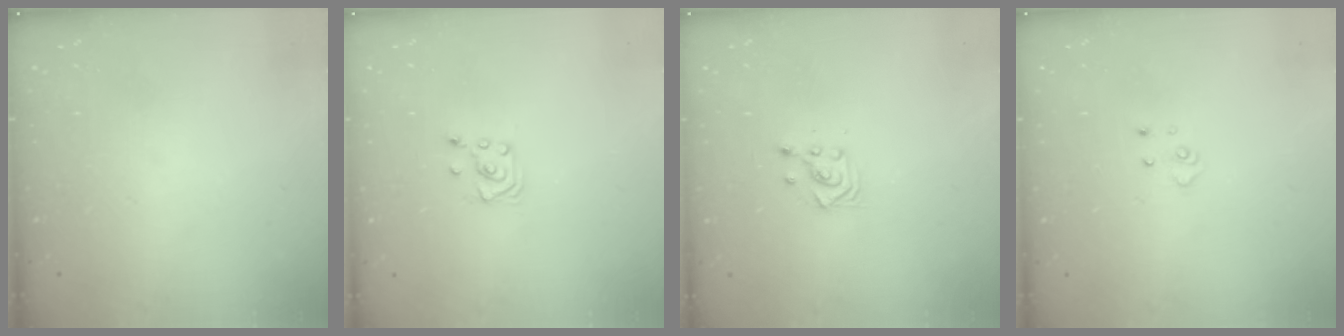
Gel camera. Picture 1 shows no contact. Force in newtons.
{"total": 3.4, "press": 3.4, "slide": 0.4}
{"total": 3.0, "press": 2.9, "slide": 0.8}
{"total": 4.0, "press": 4.0, "slide": 0.4}